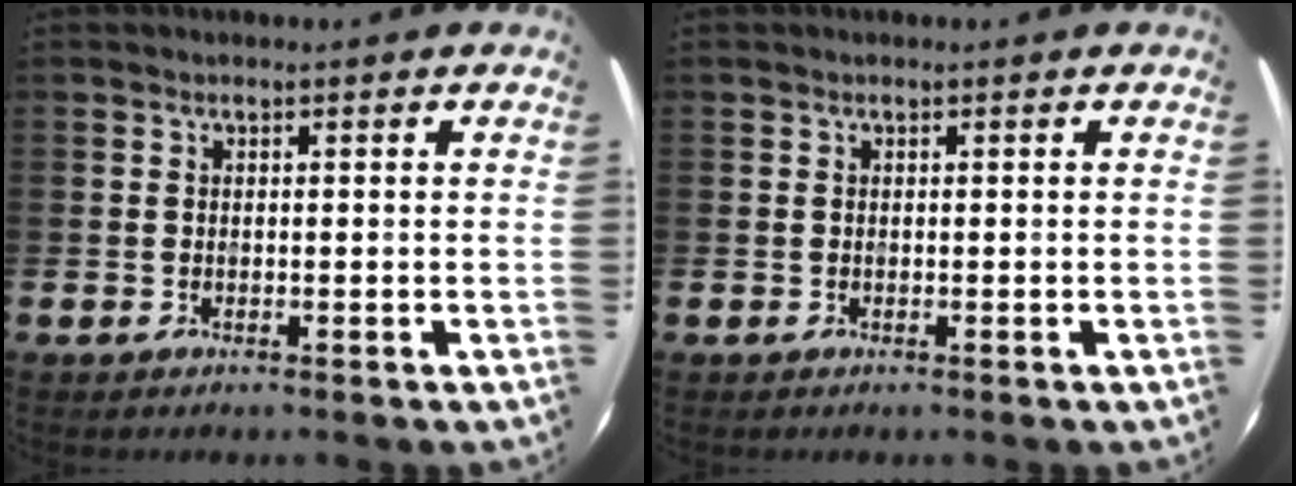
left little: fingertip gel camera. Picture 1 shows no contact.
{"total": 0.0}